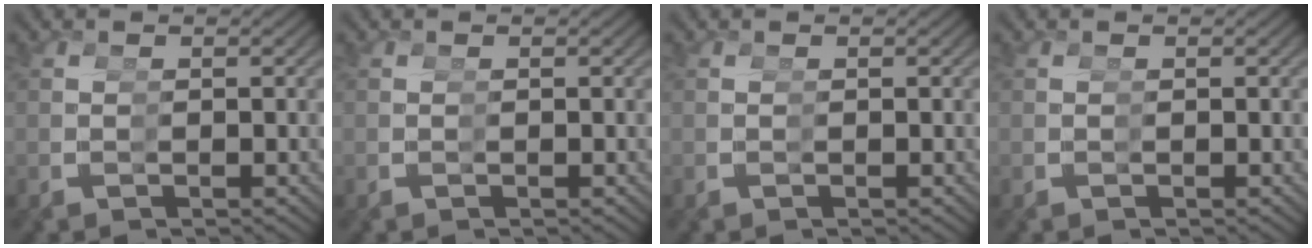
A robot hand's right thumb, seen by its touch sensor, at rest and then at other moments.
{"total": 0.0}
{"total": 0.0}
{"total": 0.0}